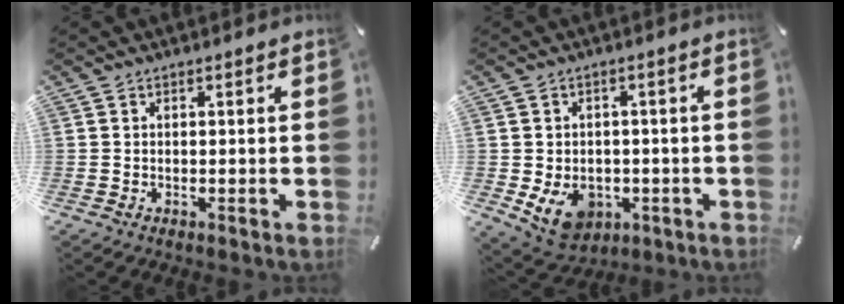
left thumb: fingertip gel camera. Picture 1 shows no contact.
{"total": 9.2, "force": [-2.8, 7.2, 5.0], "torque": [-0.097, 0.008, -0.051]}